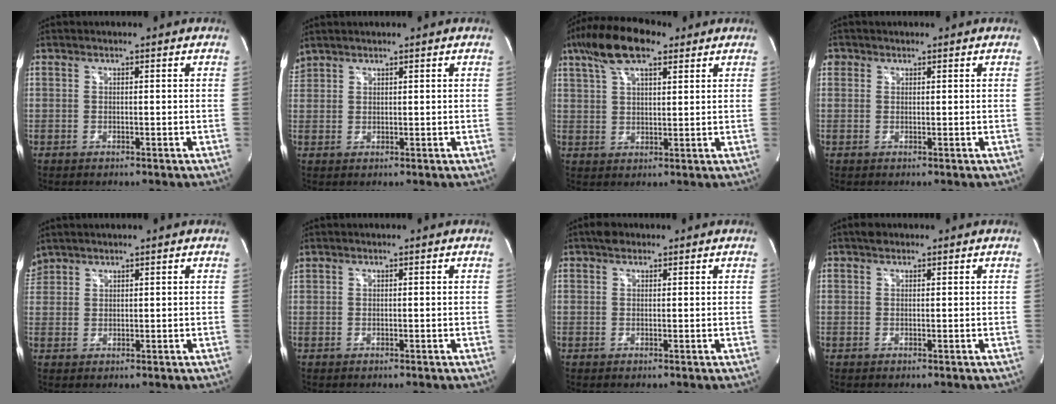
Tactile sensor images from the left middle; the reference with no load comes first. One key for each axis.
{"total": 2.2, "fx": 2.1, "fy": 0.6, "fz": 0.3, "tx": -0.016, "ty": 0.021, "tz": 0.047}
{"total": 11.1, "fx": 7.0, "fy": 3.7, "fz": 7.7, "tx": -0.151, "ty": 0.030, "tz": 0.127}
{"total": 1.4, "fx": 0.7, "fy": 1.2, "fz": 0.1, "tx": 0.008, "ty": 0.005, "tz": 0.010}
{"total": 3.0, "fx": 2.8, "fy": 1.2, "fz": 0.2, "tx": -0.013, "ty": 0.020, "tz": 0.059}
{"total": 0.5, "fx": 0.5, "fy": 0.0, "fz": 0.2, "tx": -0.017, "ty": 0.016, "tz": 0.016}
{"total": 1.9, "fx": 1.4, "fy": 1.0, "fz": 0.7, "tx": -0.015, "ty": 0.012, "tz": 0.020}
{"total": 1.3, "fx": 1.0, "fy": 0.6, "fz": 0.4, "tx": -0.011, "ty": 0.009, "tz": 0.016}